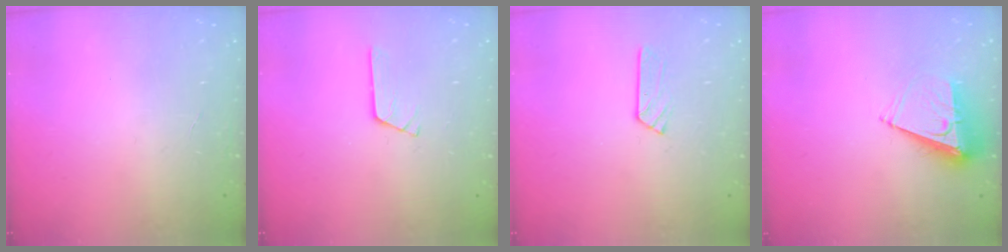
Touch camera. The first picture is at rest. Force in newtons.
{"total": 3.0, "press": 2.9, "slide": 0.4}
{"total": 4.0, "press": 4.0, "slide": 0.3}
{"total": 8.1, "press": 8.1, "slide": 0.5}